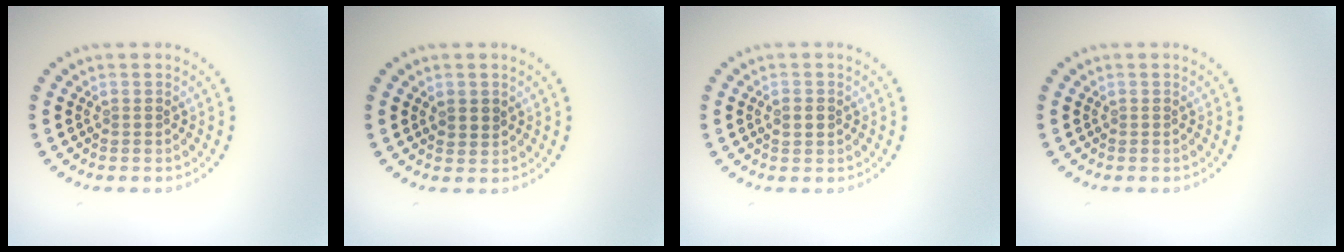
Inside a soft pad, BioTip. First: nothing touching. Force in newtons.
{"total": 1.3, "press": 1.2, "slide": 0.5}
{"total": 0.9, "press": 0.9, "slide": 0.1}
{"total": 0.0}